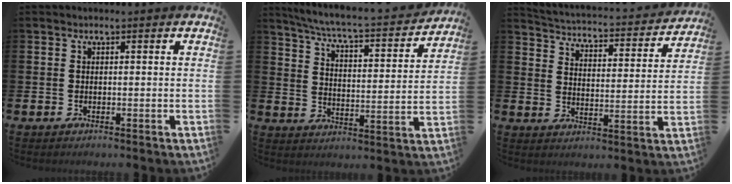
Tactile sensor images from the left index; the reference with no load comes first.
{"total": 5.7, "force": [5.2, 0.3, 2.2], "torque": [-0.066, -0.046, 0.081]}
{"total": 3.8, "force": [3.7, 0.6, 0.7], "torque": [-0.035, -0.039, 0.053]}